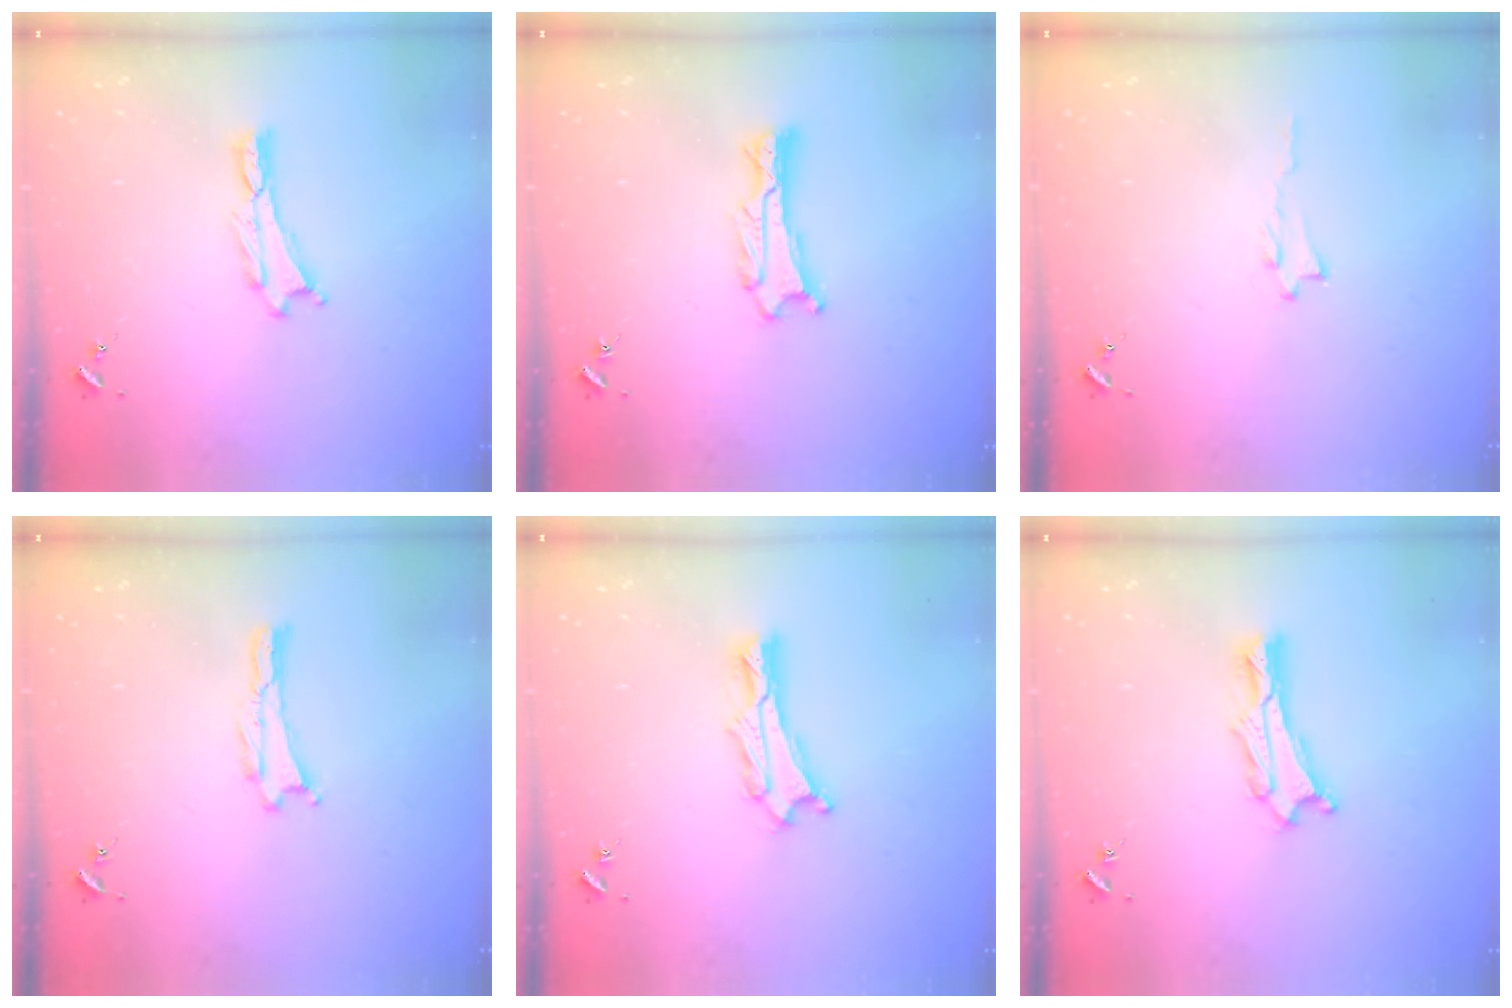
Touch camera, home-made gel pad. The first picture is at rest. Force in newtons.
{"total": 0.9, "press": 0.9, "slide": 0.1}
{"total": 0.6, "press": 0.6, "slide": 0.1}
{"total": 0.0}
{"total": 1.5, "press": 1.4, "slide": 0.2}
{"total": 1.5, "press": 1.4, "slide": 0.2}